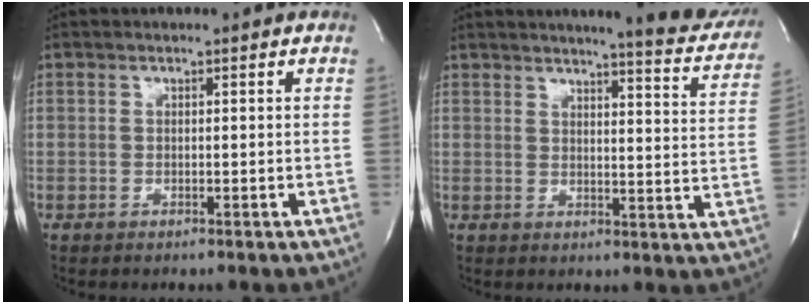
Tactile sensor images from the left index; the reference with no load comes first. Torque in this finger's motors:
{"motor_torque": [0.08, -0.14, 0.50, 0.09]}